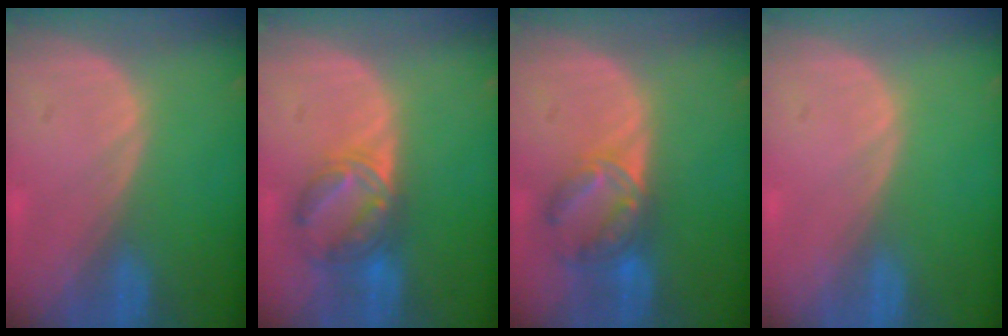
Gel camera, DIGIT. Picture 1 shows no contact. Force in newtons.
{"total": 6.8, "press": 6.3, "slide": 2.4}
{"total": 7.3, "press": 6.0, "slide": 4.1}
{"total": 0.0}